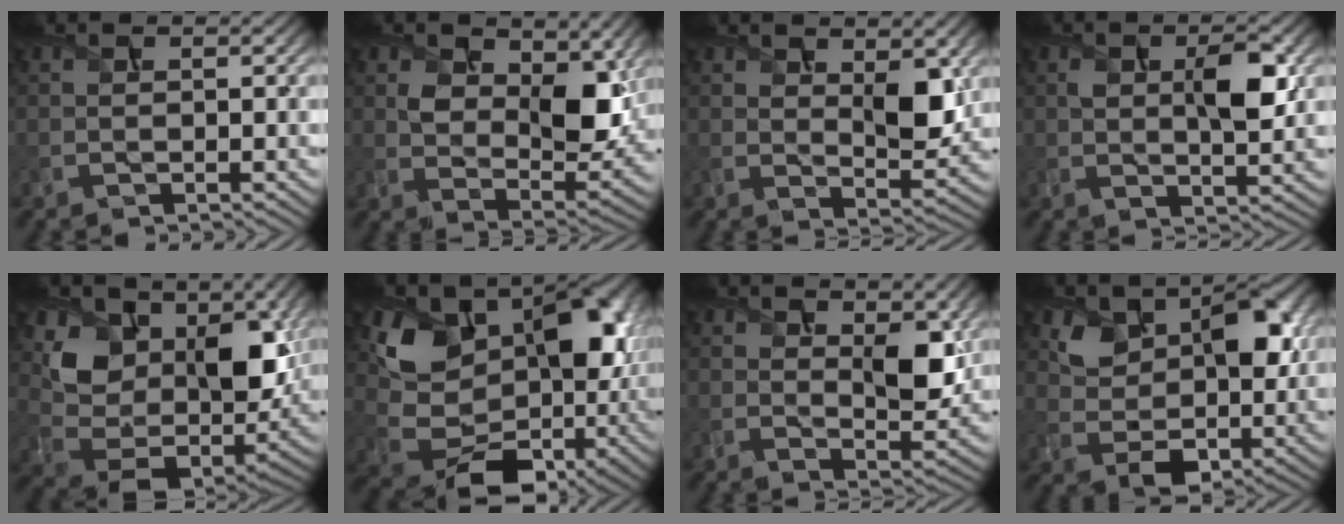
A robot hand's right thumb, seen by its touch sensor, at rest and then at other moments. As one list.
[{"total": 8.8, "force": [3.0, 5.4, 6.3], "torque": [-0.123, -0.019, 0.054]}, {"total": 6.3, "force": [2.4, 3.1, 5.0], "torque": [-0.082, -0.013, 0.045]}, {"total": 6.0, "force": [1.5, 2.9, 5.1], "torque": [-0.094, -0.002, 0.028]}, {"total": 13.1, "force": [4.6, 8.9, 8.4], "torque": [-0.158, -0.013, 0.090]}, {"total": 15.8, "force": [2.5, 11.5, 10.6], "torque": [-0.186, -0.016, 0.062]}, {"total": 6.9, "force": [2.7, 3.4, 5.3], "torque": [-0.087, -0.011, 0.050]}, {"total": 9.1, "force": [2.8, 6.2, 5.9], "torque": [-0.104, -0.016, 0.054]}]